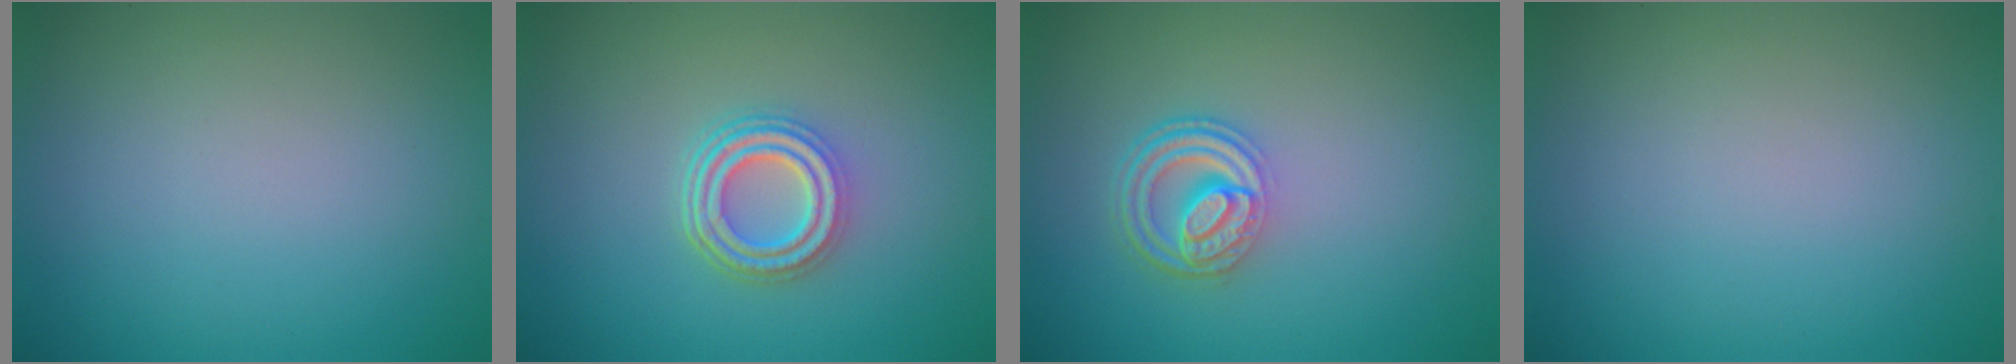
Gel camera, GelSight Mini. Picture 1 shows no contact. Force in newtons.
{"total": 4.5, "press": 3.3, "slide": 3.0}
{"total": 4.3, "press": 3.3, "slide": 2.8}
{"total": 0.0}